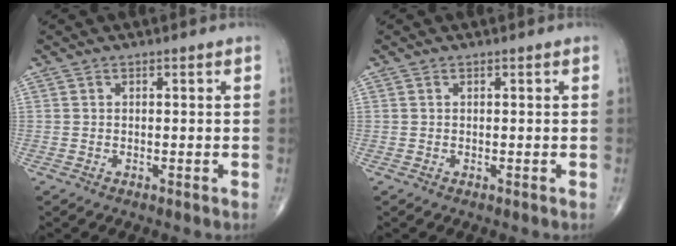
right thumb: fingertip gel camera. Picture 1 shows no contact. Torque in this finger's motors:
{"motor_torque": [0.15, -0.37, -0.22, -0.12, -0.01]}